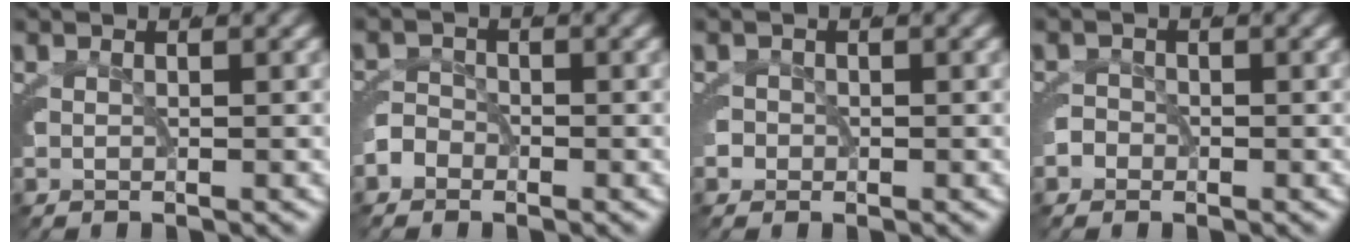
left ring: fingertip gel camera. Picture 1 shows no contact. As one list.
[{"total": 2.0, "force": [-1.4, 1.5, 0.1], "torque": [-0.015, -0.002, -0.028]}, {"total": 1.6, "force": [-0.7, 1.4, -0.2], "torque": [-0.010, -0.003, -0.017]}, {"total": 1.6, "force": [-1.1, 1.1, -0.2], "torque": [-0.009, -0.003, -0.023]}]